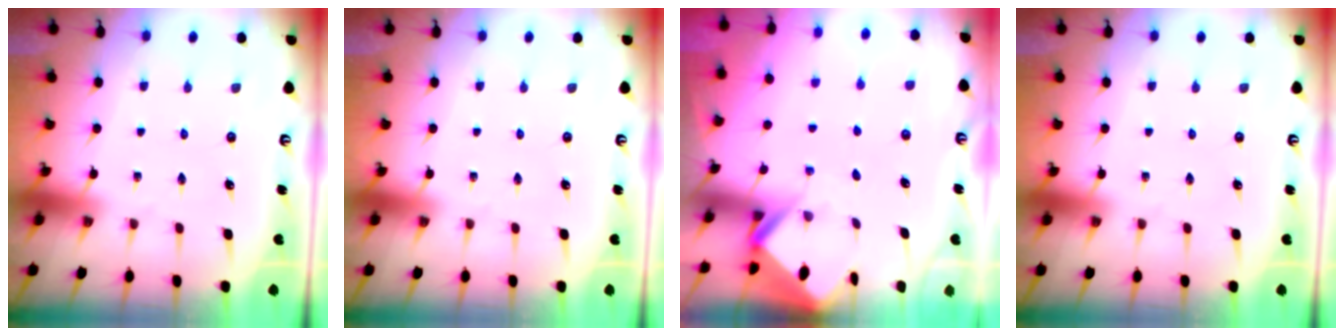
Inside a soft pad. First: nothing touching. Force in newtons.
{"total": 0.0}
{"total": 3.0, "press": 3.0, "slide": 0.2}
{"total": 0.0}